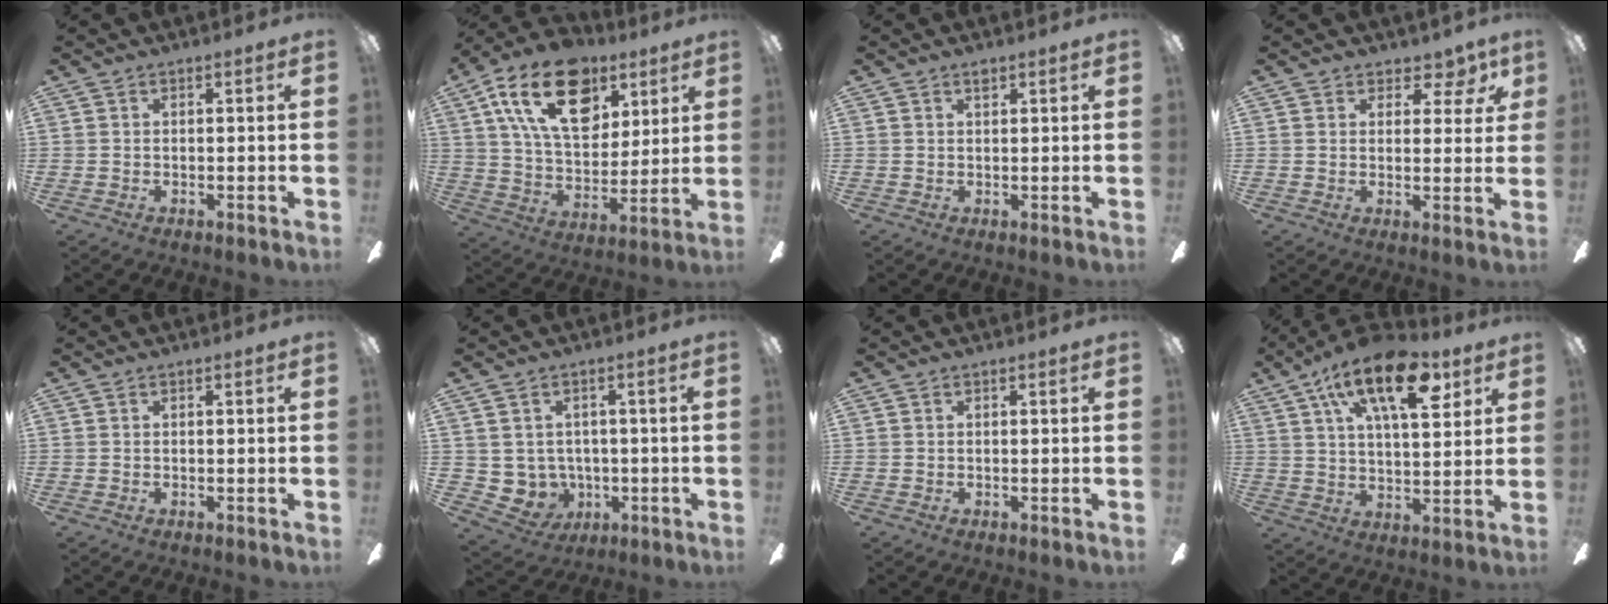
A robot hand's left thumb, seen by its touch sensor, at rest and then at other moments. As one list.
[{"total": 23.4, "force": [11.4, 14.0, 14.8], "torque": [-0.247, -0.035, 0.200]}, {"total": 1.0, "force": [0.8, 0.4, 0.5], "torque": [-0.011, 0.002, 0.015]}, {"total": 4.9, "force": [2.9, 3.5, 1.9], "torque": [-0.006, -0.016, 0.048]}, {"total": 0.0}, {"total": 4.9, "force": [0.8, 4.8, 0.6], "torque": [-0.045, -0.013, 0.021]}, {"total": 0.0}, {"total": 19.7, "force": [9.9, 8.7, 14.6], "torque": [-0.228, -0.027, 0.161]}]